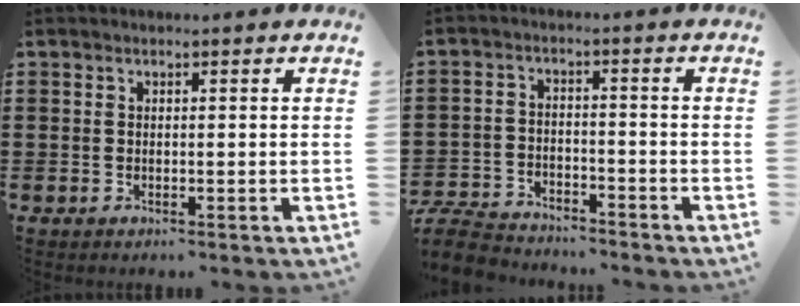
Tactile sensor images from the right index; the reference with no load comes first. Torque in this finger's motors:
{"motor_torque": [-1.02, 1.12, -1.05, -0.21]}